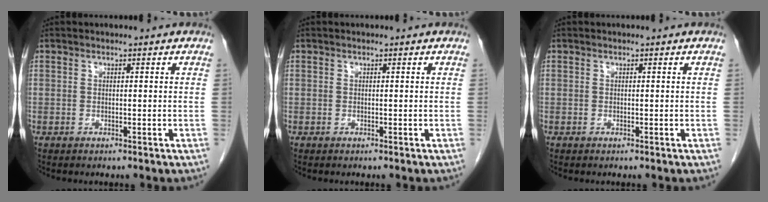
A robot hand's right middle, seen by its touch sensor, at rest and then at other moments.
{"total": 0.0}
{"total": 0.0}